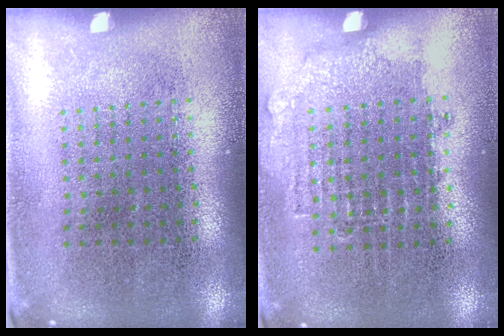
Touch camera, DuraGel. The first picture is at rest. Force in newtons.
{"total": 0.9, "press": 0.8, "slide": 0.4}